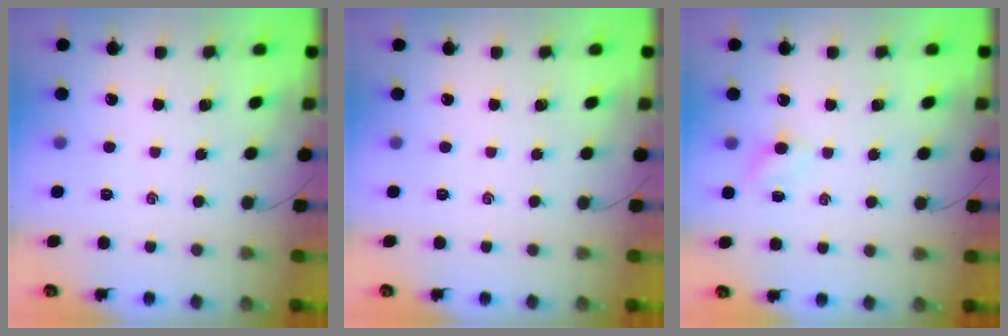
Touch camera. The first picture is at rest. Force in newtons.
{"total": 0.0}
{"total": 3.0, "press": 2.8, "slide": 0.9}